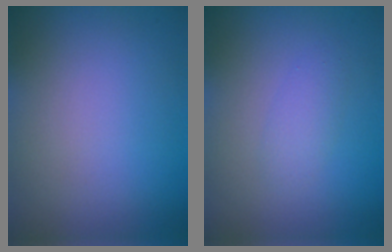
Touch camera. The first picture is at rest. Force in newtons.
{"total": 1.5, "press": 1.5, "slide": 0.1}